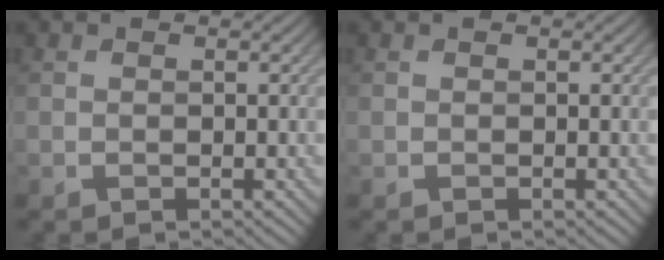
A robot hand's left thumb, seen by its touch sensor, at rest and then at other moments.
{"total": 0.0}